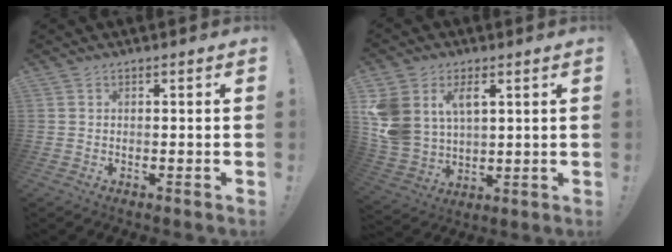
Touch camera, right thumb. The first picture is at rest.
{"total": 11.3, "force": [5.3, 8.1, 5.8], "torque": [-0.122, -0.023, 0.108]}